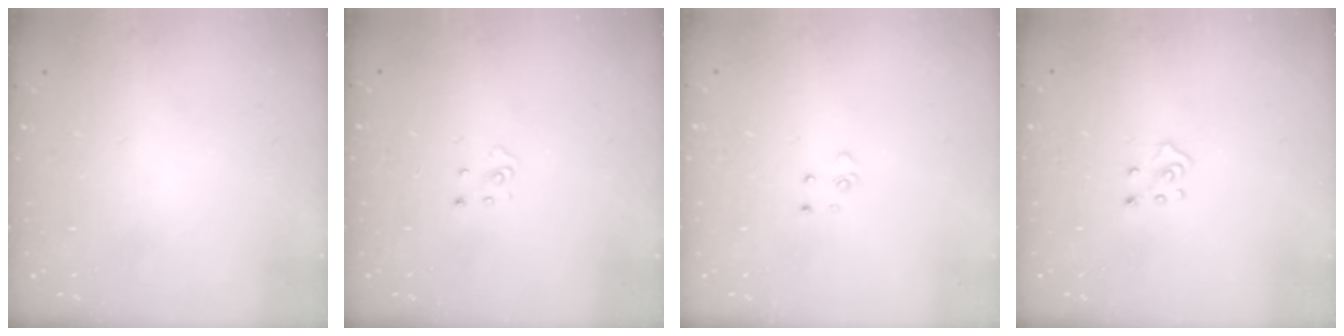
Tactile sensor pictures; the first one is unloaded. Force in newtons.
{"total": 2.8, "press": 2.8, "slide": 0.3}
{"total": 2.8, "press": 2.8, "slide": 0.3}
{"total": 2.7, "press": 2.7, "slide": 0.2}